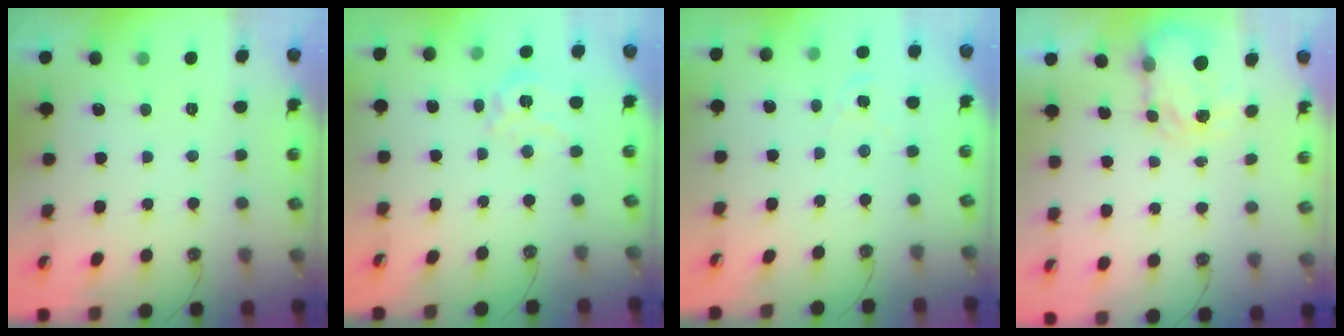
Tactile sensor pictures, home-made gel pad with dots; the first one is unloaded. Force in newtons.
{"total": 9.9, "press": 9.9, "slide": 0.8}
{"total": 1.3, "press": 1.3, "slide": 0.2}
{"total": 3.8, "press": 3.7, "slide": 0.5}